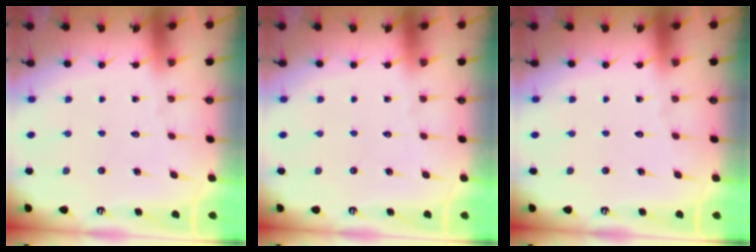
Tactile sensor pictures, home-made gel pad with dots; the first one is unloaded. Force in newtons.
{"total": 0.0}
{"total": 0.0}